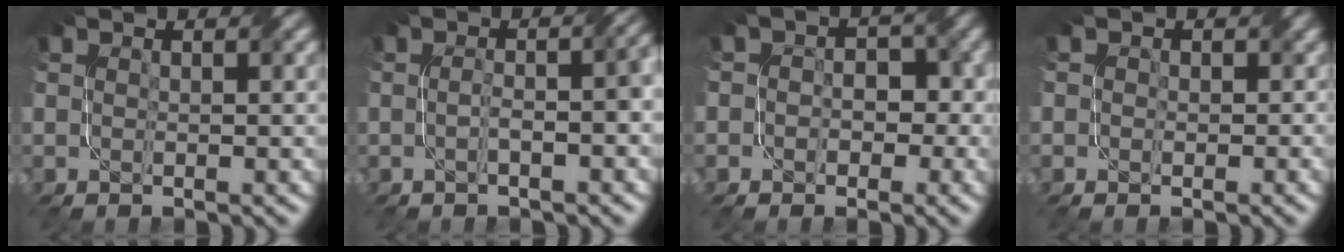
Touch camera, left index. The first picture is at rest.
{"total": 3.5, "force": [-0.5, 1.2, 3.3], "torque": [-0.029, 0.015, -0.014]}
{"total": 3.8, "force": [-0.1, 3.2, 2.0], "torque": [0.005, 0.006, -0.022]}
{"total": 1.9, "force": [0.4, 1.7, 0.7], "torque": [0.000, 0.007, -0.009]}